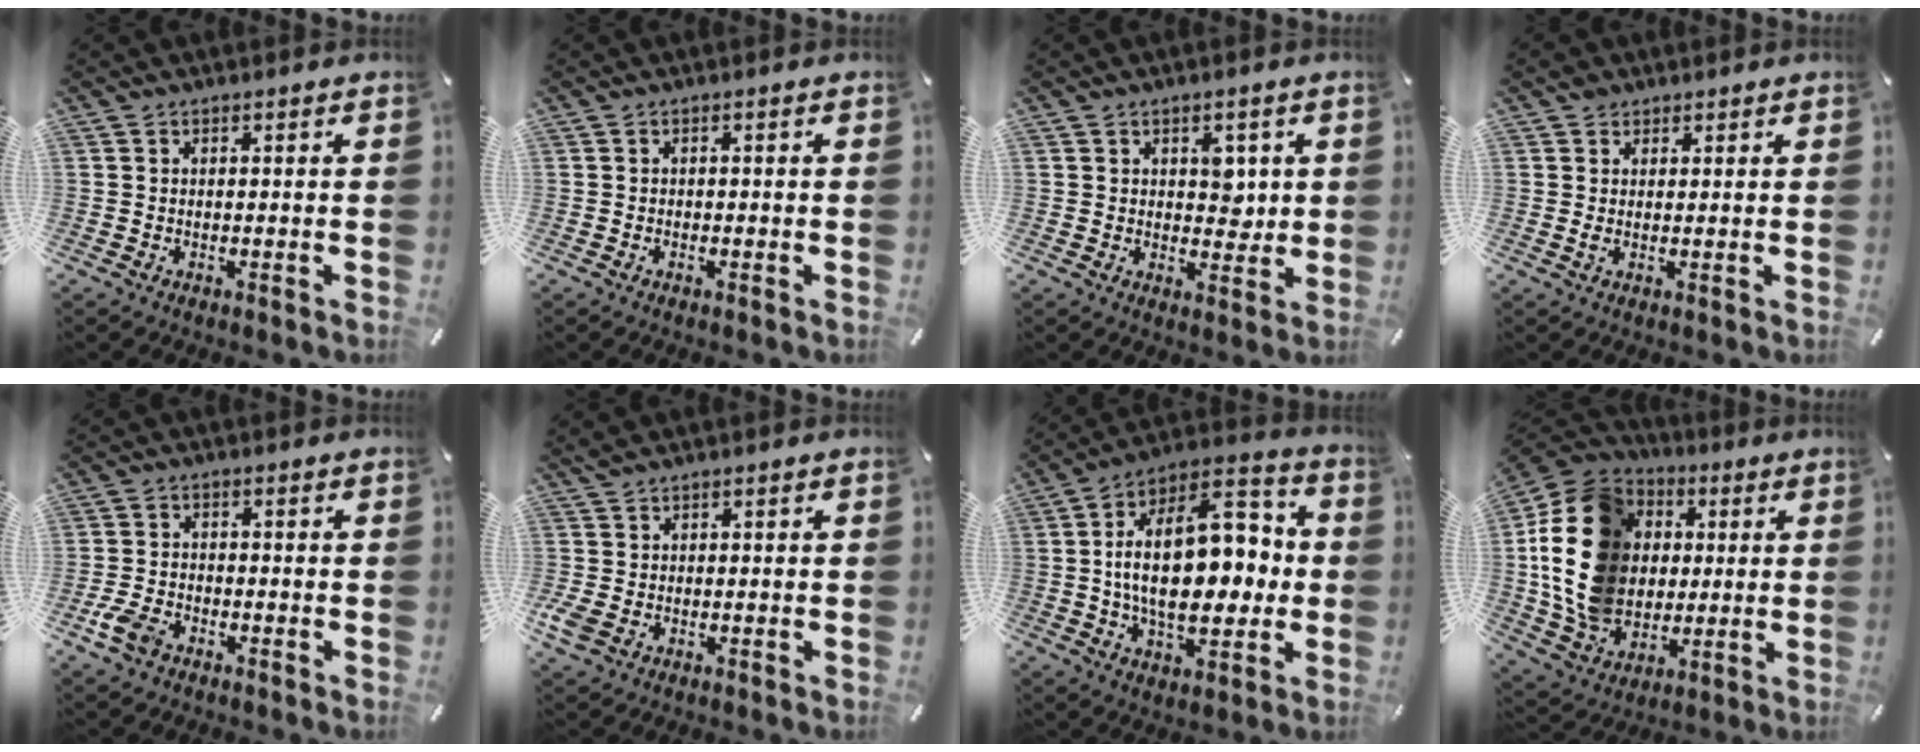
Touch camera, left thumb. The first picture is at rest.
{"total": 0.7, "force": [-0.2, 0.2, 0.6], "torque": [-0.012, -0.002, -0.004]}
{"total": 4.6, "force": [1.5, 3.5, 2.6], "torque": [-0.018, -0.006, 0.017]}
{"total": 2.2, "force": [1.1, 1.7, 0.8], "torque": [-0.009, 0.000, 0.020]}
{"total": 4.8, "force": [-2.7, 3.0, 2.5], "torque": [-0.064, 0.009, -0.055]}
{"total": 2.8, "force": [-0.2, 2.3, 1.5], "torque": [-0.040, -0.001, -0.005]}
{"total": 22.9, "force": [0.7, 13.4, 18.6], "torque": [-0.305, -0.008, 0.011]}
{"total": 20.1, "force": [1.2, 16.7, 11.1], "torque": [-0.244, 0.002, 0.024]}